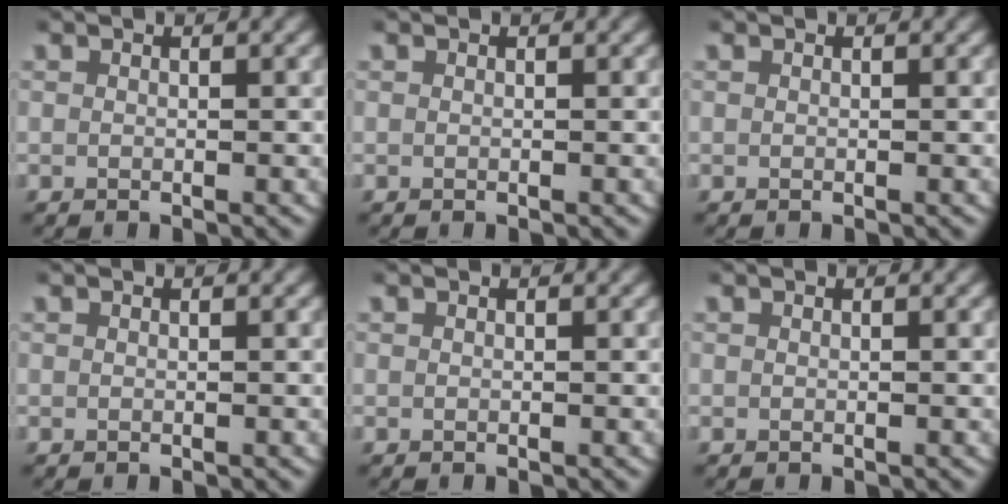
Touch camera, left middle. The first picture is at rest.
{"total": 0.0}
{"total": 0.0}
{"total": 0.0}
{"total": 0.0}
{"total": 0.0}